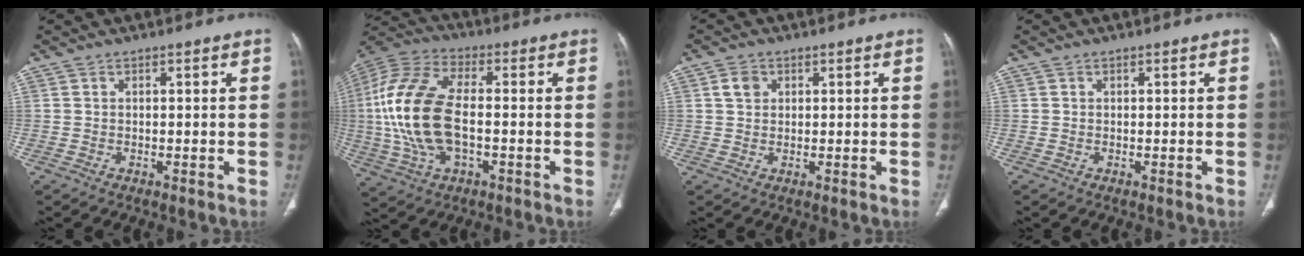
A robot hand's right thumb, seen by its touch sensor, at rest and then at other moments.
{"total": 19.5, "force": [-1.3, 10.0, 16.7], "torque": [-0.371, 0.015, -0.023]}
{"total": 2.8, "force": [1.0, 2.3, 1.4], "torque": [-0.018, 0.001, 0.019]}
{"total": 0.0}